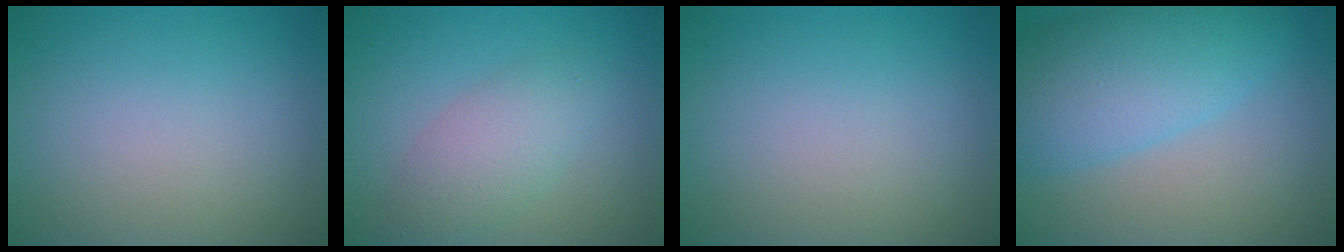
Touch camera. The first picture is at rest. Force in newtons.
{"total": 3.8, "press": 3.8, "slide": 0.2}
{"total": 0.0}
{"total": 7.6, "press": 7.6, "slide": 0.3}